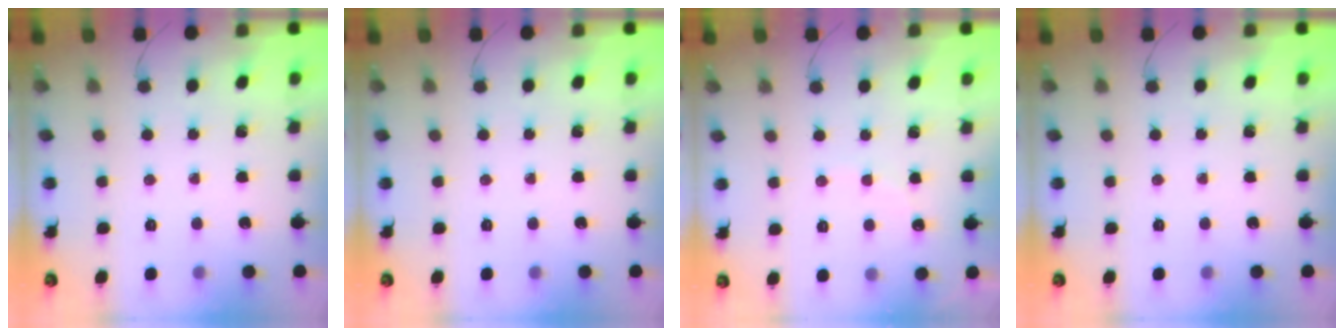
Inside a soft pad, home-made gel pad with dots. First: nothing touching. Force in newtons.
{"total": 0.0}
{"total": 5.9, "press": 5.9, "slide": 1.0}
{"total": 0.0}